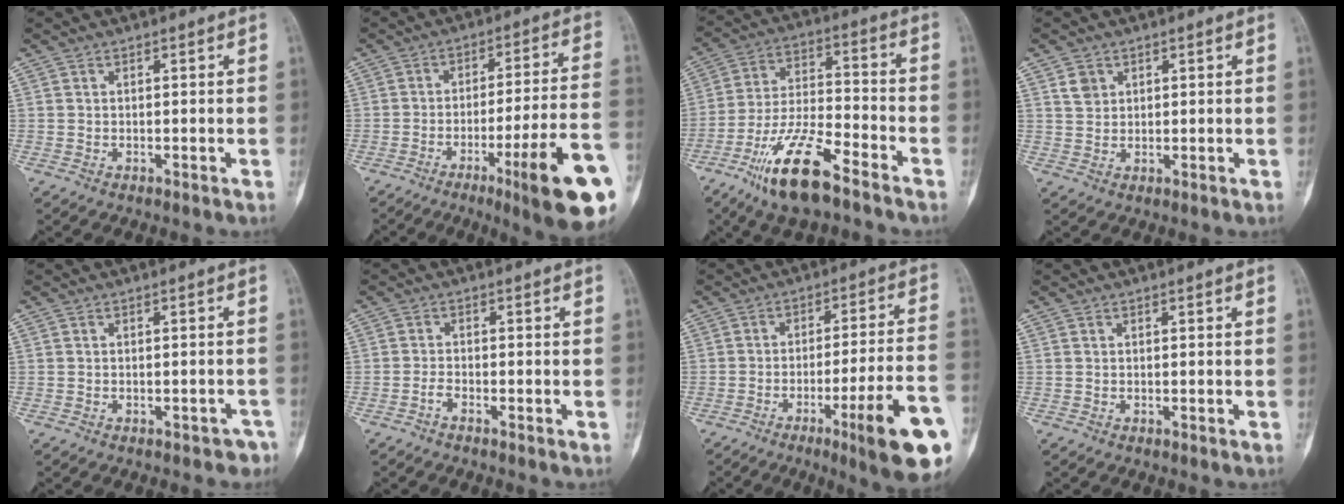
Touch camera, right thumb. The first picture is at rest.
{"total": 18.3, "force": [-7.9, 1.6, 16.5], "torque": [-0.204, 0.021, -0.111]}
{"total": 15.5, "force": [-10.0, 4.4, 11.1], "torque": [-0.211, 0.055, -0.186]}
{"total": 2.8, "force": [1.4, 2.2, 1.0], "torque": [-0.008, -0.005, 0.029]}
{"total": 3.6, "force": [-2.8, 1.9, 1.2], "torque": [-0.005, 0.023, -0.026]}
{"total": 1.5, "force": [-1.2, 0.3, 0.8], "torque": [-0.017, 0.007, -0.028]}
{"total": 16.7, "force": [-7.4, 1.5, 14.9], "torque": [-0.187, 0.022, -0.103]}
{"total": 0.0}